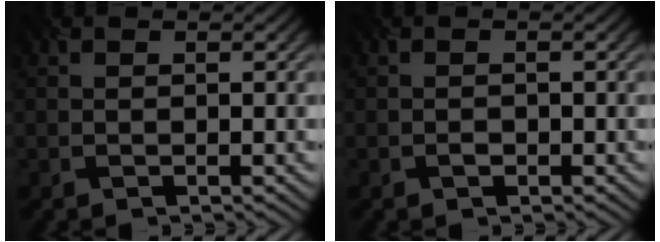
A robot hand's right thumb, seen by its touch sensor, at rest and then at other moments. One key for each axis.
{"total": 0.9, "fx": -0.8, "fy": 0.5, "fz": -0.3, "tx": 0.000, "ty": -0.001, "tz": -0.011}